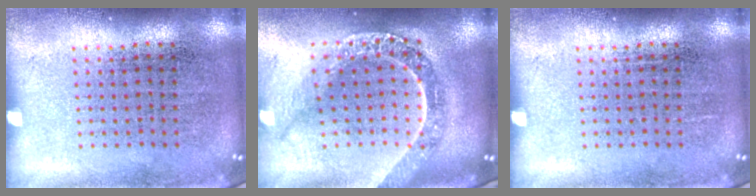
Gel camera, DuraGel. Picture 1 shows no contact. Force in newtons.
{"total": 2.5, "press": 2.0, "slide": 1.5}
{"total": 0.0}